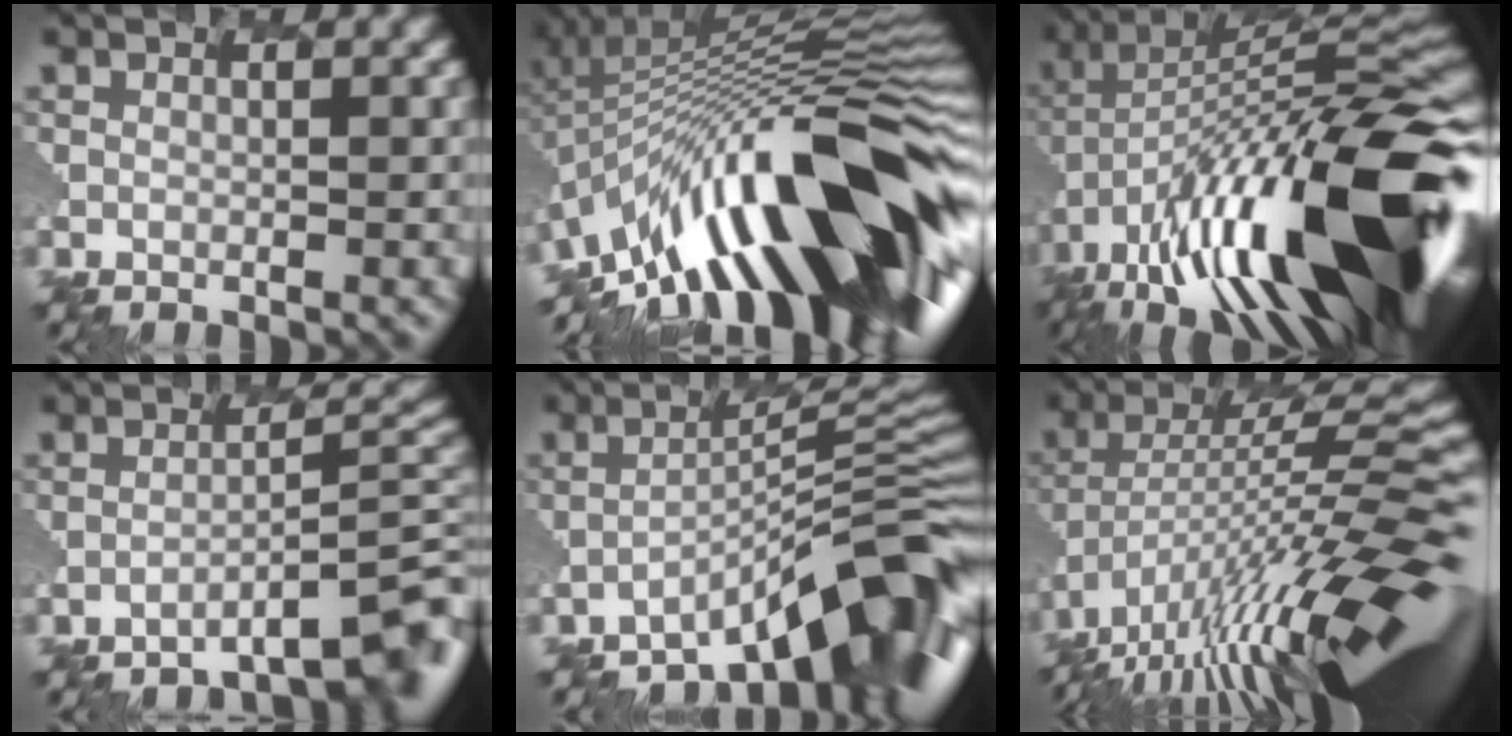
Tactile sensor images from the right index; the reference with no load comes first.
{"total": 15.7, "force": [-4.8, 5.5, 13.9], "torque": [-0.195, 0.033, -0.114]}
{"total": 18.5, "force": [-6.5, 7.2, 15.8], "torque": [-0.258, 0.012, -0.116]}
{"total": 5.9, "force": [-4.3, 0.8, 4.0], "torque": [-0.053, 0.005, -0.061]}
{"total": 8.9, "force": [-5.9, 1.2, 6.6], "torque": [-0.097, 0.014, -0.096]}
{"total": 14.1, "force": [-5.8, 3.7, 12.4], "torque": [-0.228, 0.014, -0.111]}